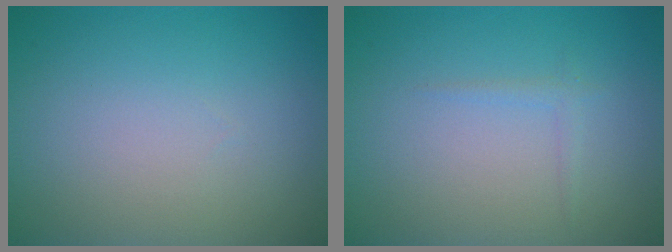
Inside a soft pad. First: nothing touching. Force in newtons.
{"total": 0.9, "press": 0.8, "slide": 0.1}